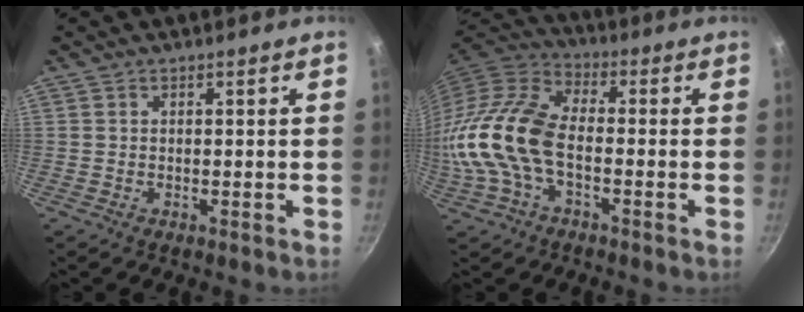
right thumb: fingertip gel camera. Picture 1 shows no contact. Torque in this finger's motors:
{"motor_torque": [-0.04, 1.73, 2.12, -0.64, 0.68]}